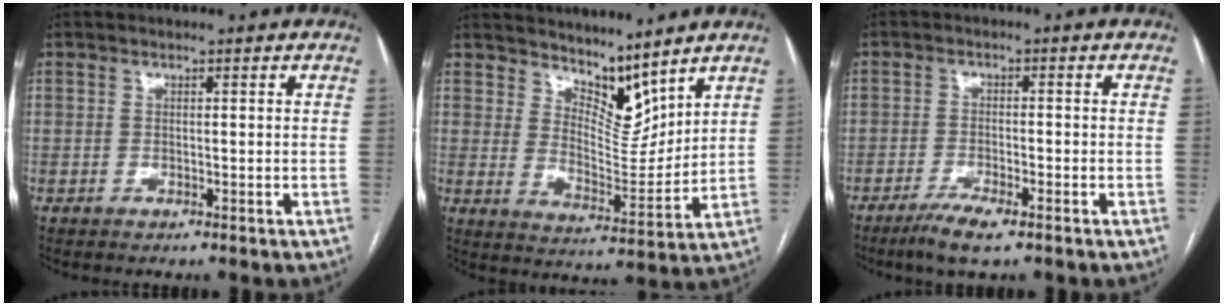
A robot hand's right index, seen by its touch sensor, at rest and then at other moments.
{"total": 7.9, "force": [7.2, 2.2, 2.5], "torque": [-0.038, -0.014, 0.135]}
{"total": 4.6, "force": [-3.2, 0.5, 3.2], "torque": [-0.063, -0.010, -0.059]}